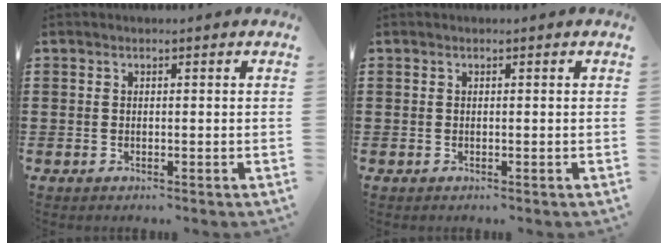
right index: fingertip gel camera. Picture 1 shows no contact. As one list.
[{"total": 0.0}]